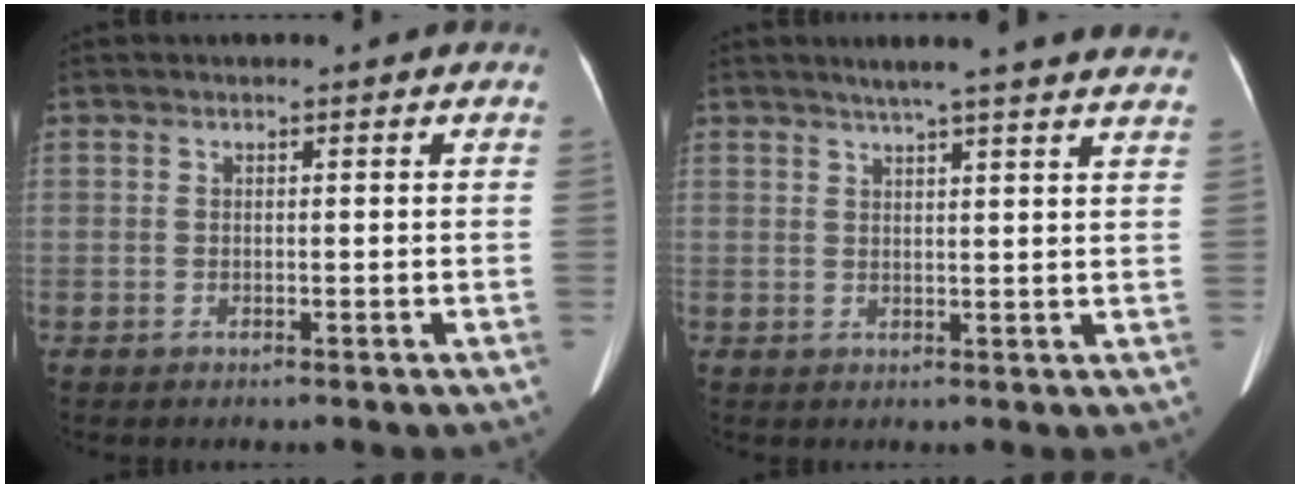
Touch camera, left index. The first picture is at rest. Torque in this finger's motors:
{"motor_torque": [-0.12, -0.39, 0.14, 0.06]}